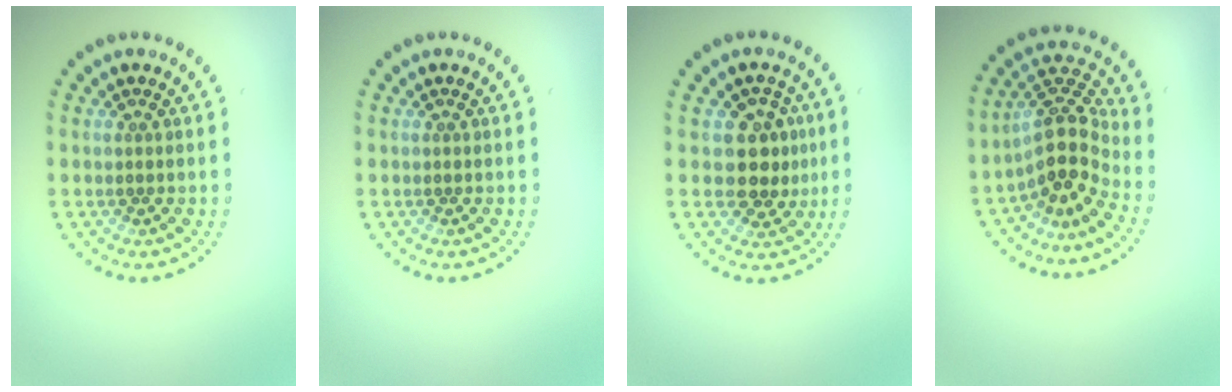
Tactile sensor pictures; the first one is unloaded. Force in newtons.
{"total": 0.0}
{"total": 3.7, "press": 3.4, "slide": 1.4}
{"total": 4.6, "press": 3.8, "slide": 2.6}